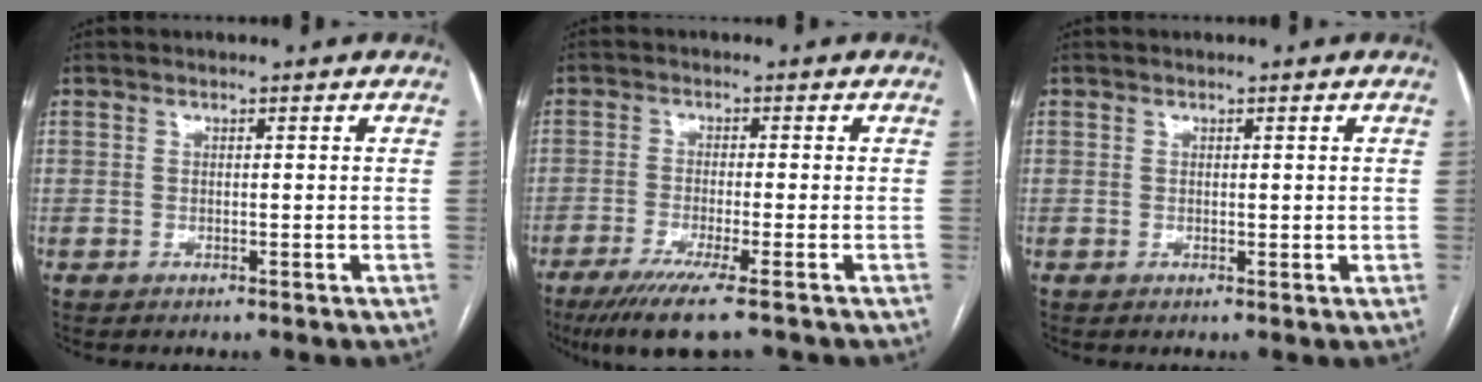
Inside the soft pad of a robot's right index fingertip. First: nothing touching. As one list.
[{"total": 8.3, "force": [-5.8, -0.2, 6.0], "torque": [-0.097, -0.021, -0.093]}, {"total": 0.8, "force": [0.4, 0.6, 0.4], "torque": [0.000, -0.002, 0.006]}]